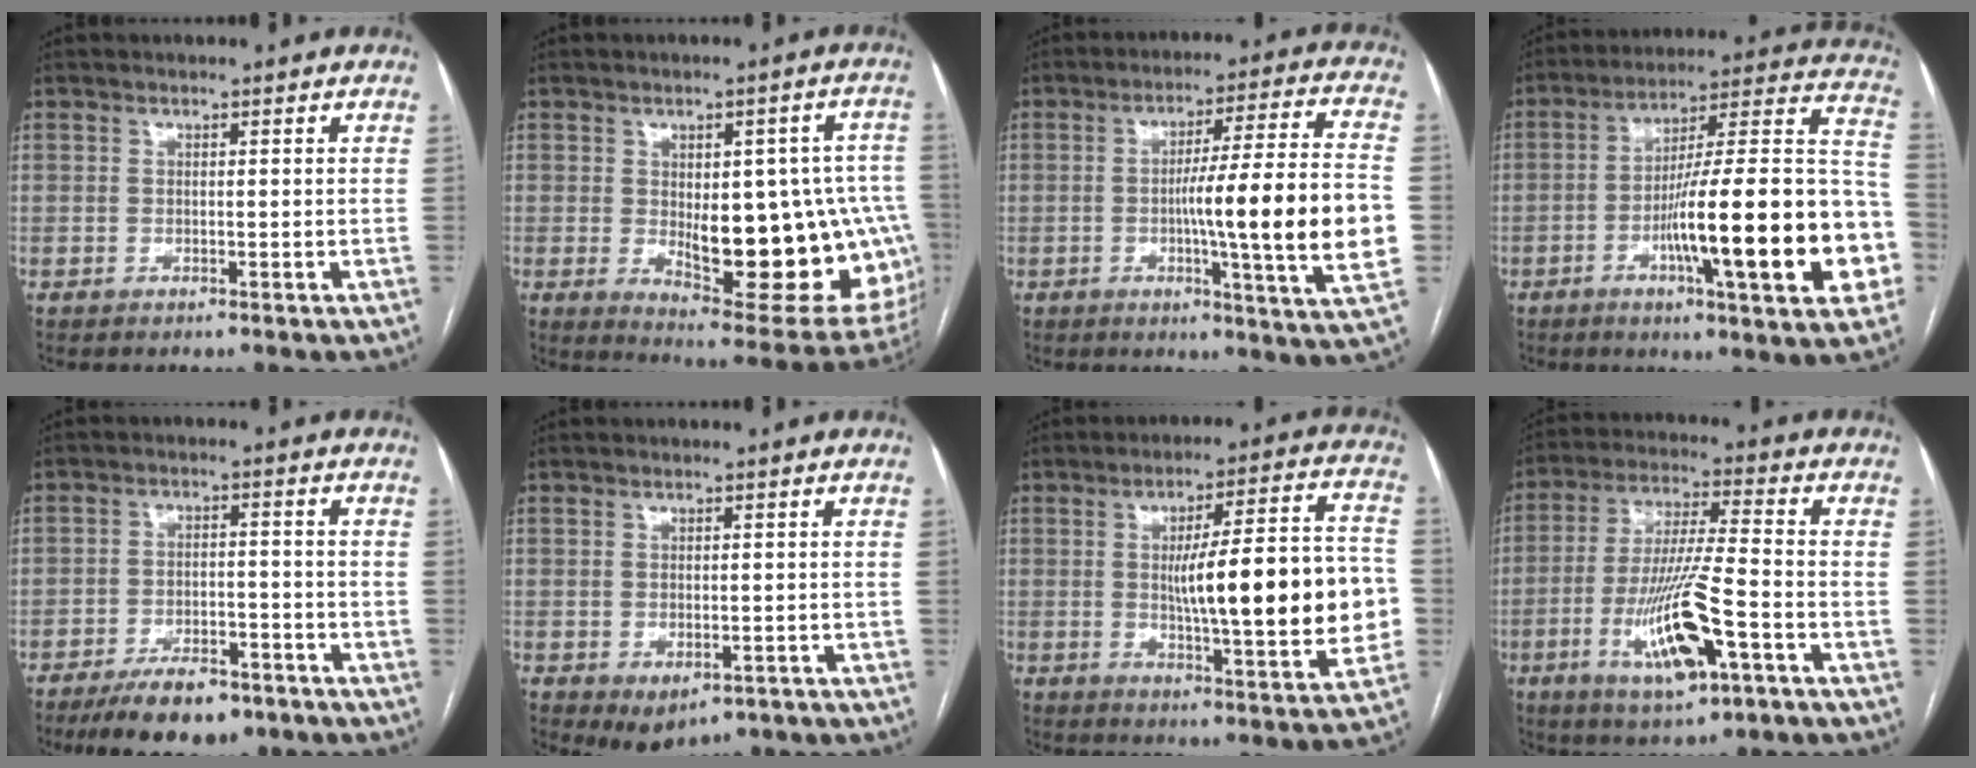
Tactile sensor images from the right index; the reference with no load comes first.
{"total": 21.5, "force": [-2.5, 8.5, 19.6], "torque": [-0.181, 0.020, 0.000]}
{"total": 18.3, "force": [-2.4, -0.7, 18.1], "torque": [-0.253, 0.000, -0.038]}
{"total": 25.4, "force": [-7.0, 2.6, 24.3], "torque": [-0.286, 0.014, -0.100]}
{"total": 9.9, "force": [-7.4, 3.9, 5.3], "torque": [-0.084, -0.005, -0.121]}
{"total": 4.4, "force": [-2.2, 2.7, 2.7], "torque": [-0.039, -0.005, -0.019]}
{"total": 20.3, "force": [-0.8, 3.2, 20.1], "torque": [-0.270, 0.020, -0.004]}
{"total": 14.3, "force": [-5.6, 2.0, 13.0], "torque": [-0.257, -0.013, -0.093]}